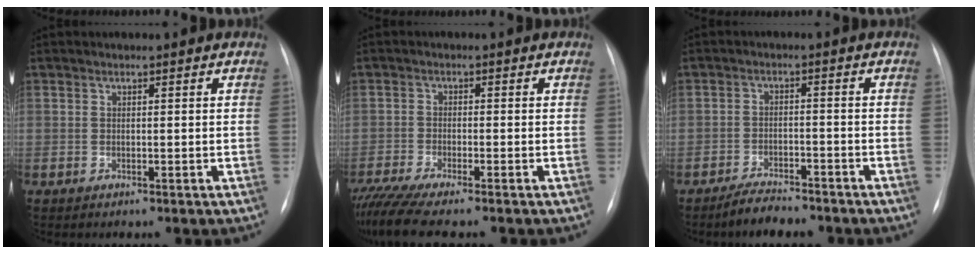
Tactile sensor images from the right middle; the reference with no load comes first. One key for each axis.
{"total": 7.8, "fx": -6.6, "fy": -0.3, "fz": 4.2, "tx": -0.077, "ty": -0.023, "tz": -0.110}
{"total": 5.0, "fx": -4.4, "fy": 1.3, "fz": 1.8, "tx": -0.041, "ty": -0.009, "tz": -0.072}